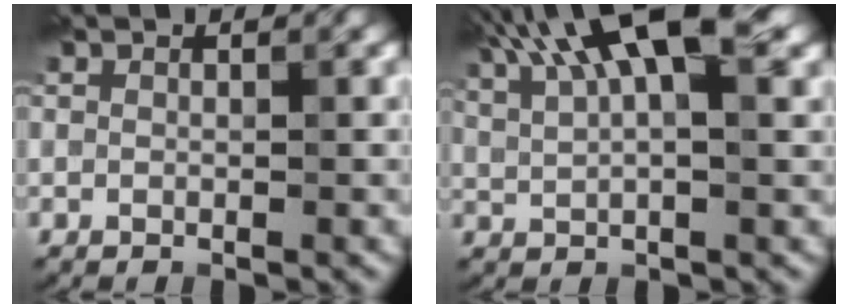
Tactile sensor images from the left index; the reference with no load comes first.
{"total": 10.3, "force": [5.0, 3.6, 8.2], "torque": [-0.150, 0.024, 0.081]}